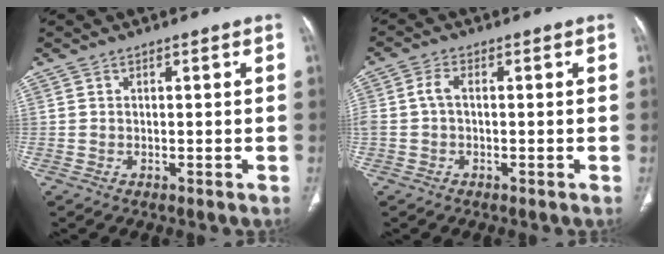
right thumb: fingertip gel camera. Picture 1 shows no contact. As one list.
[{"total": 2.8, "force": [-0.1, 1.5, 2.3], "torque": [-0.057, 0.008, -0.005]}]